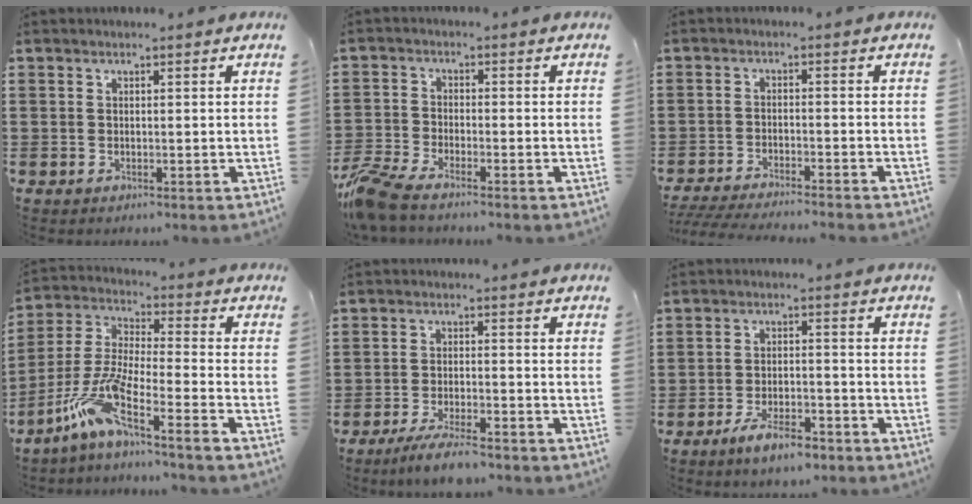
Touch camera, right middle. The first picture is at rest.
{"total": 5.9, "force": [-5.2, 1.1, 2.7], "torque": [-0.089, -0.011, -0.110]}
{"total": 3.9, "force": [-3.8, -0.1, 0.9], "torque": [-0.022, -0.006, -0.079]}
{"total": 9.7, "force": [-7.4, 0.1, 6.3], "torque": [-0.155, -0.022, -0.156]}
{"total": 4.8, "force": [-4.1, 0.3, 2.5], "torque": [-0.046, -0.005, -0.076]}
{"total": 5.5, "force": [-4.2, 1.4, 3.3], "torque": [-0.064, 0.004, -0.079]}